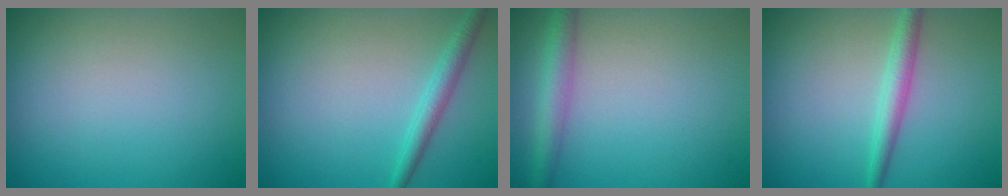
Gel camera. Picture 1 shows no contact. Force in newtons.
{"total": 2.1, "press": 2.1, "slide": 0.1}
{"total": 3.0, "press": 3.0, "slide": 0.1}
{"total": 2.4, "press": 2.4, "slide": 0.1}